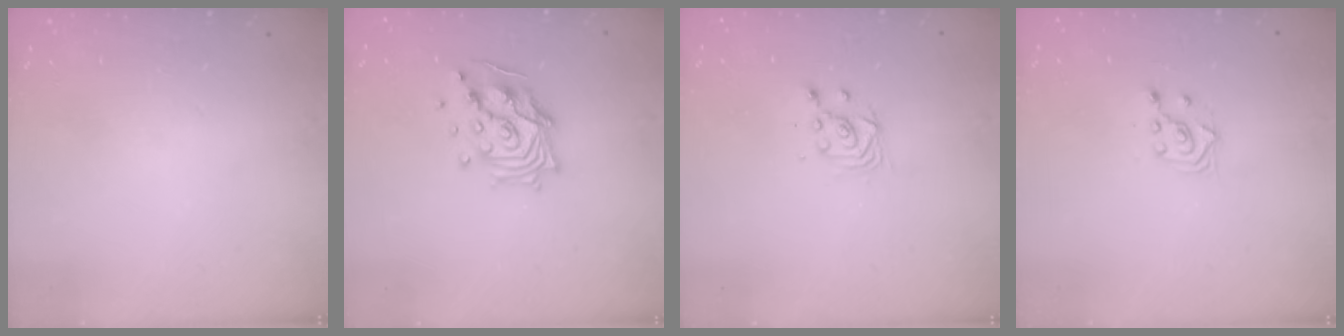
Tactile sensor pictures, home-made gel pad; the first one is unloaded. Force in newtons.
{"total": 13.8, "press": 13.6, "slide": 2.0}
{"total": 3.1, "press": 3.1, "slide": 0.3}
{"total": 3.2, "press": 3.1, "slide": 0.9}